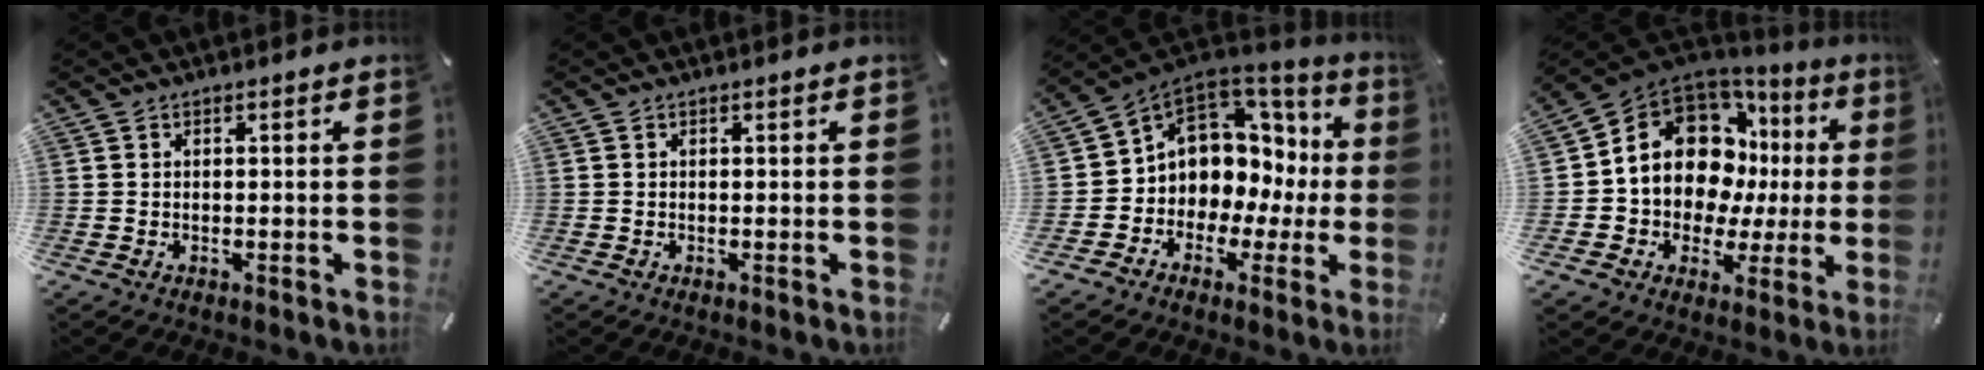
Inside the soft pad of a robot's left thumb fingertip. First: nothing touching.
{"total": 0.0}
{"total": 8.3, "force": [2.6, 7.4, 2.5], "torque": [-0.052, -0.043, 0.053]}
{"total": 14.5, "force": [4.1, 11.4, 8.0], "torque": [-0.152, -0.037, 0.078]}